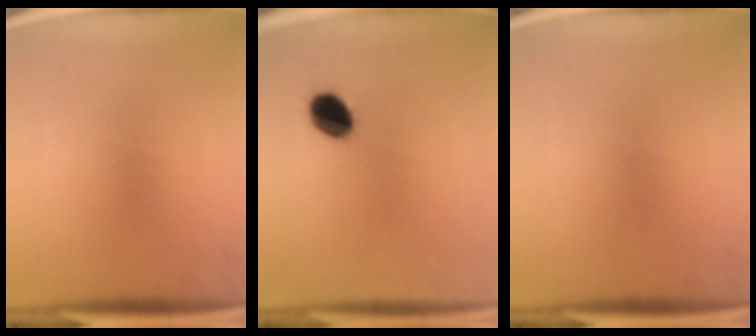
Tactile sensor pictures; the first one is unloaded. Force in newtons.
{"total": 6.9}
{"total": 0.0}